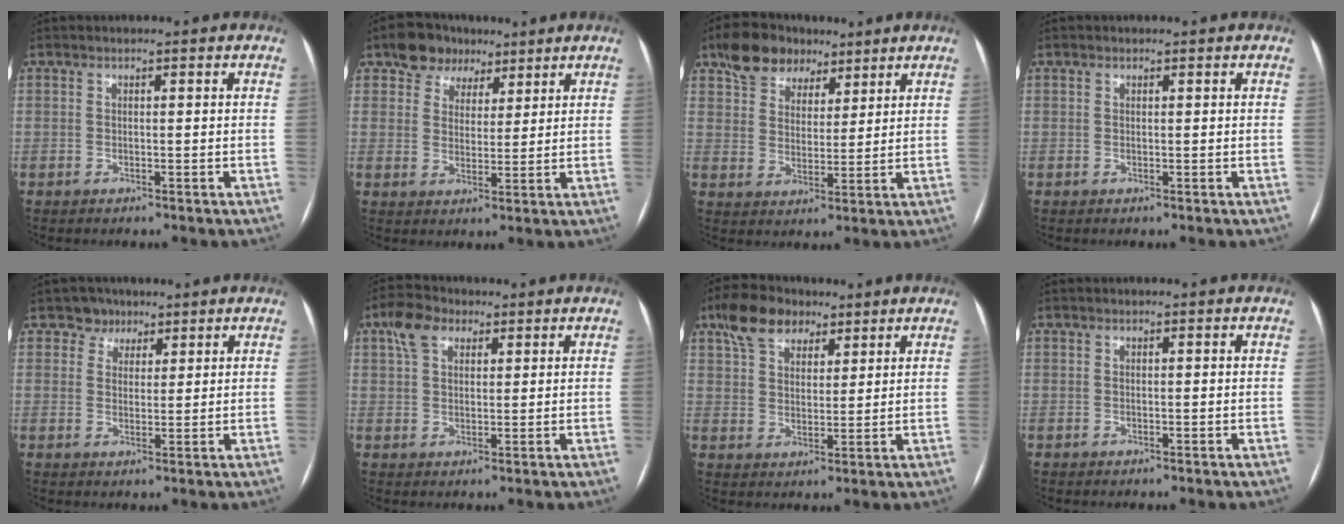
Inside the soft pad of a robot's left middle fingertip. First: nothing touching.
{"total": 6.6, "force": [4.4, 4.7, 1.3], "torque": [-0.023, 0.021, 0.074]}
{"total": 8.7, "force": [6.1, 5.6, 2.8], "torque": [-0.051, 0.027, 0.108]}
{"total": 0.0}
{"total": 3.5, "force": [2.4, 2.5, -0.1], "torque": [0.008, 0.004, 0.033]}
{"total": 5.3, "force": [2.9, 3.3, 3.1], "torque": [-0.069, 0.025, 0.055]}
{"total": 8.5, "force": [5.7, 4.9, 4.1], "torque": [-0.079, 0.028, 0.103]}
{"total": 0.0}